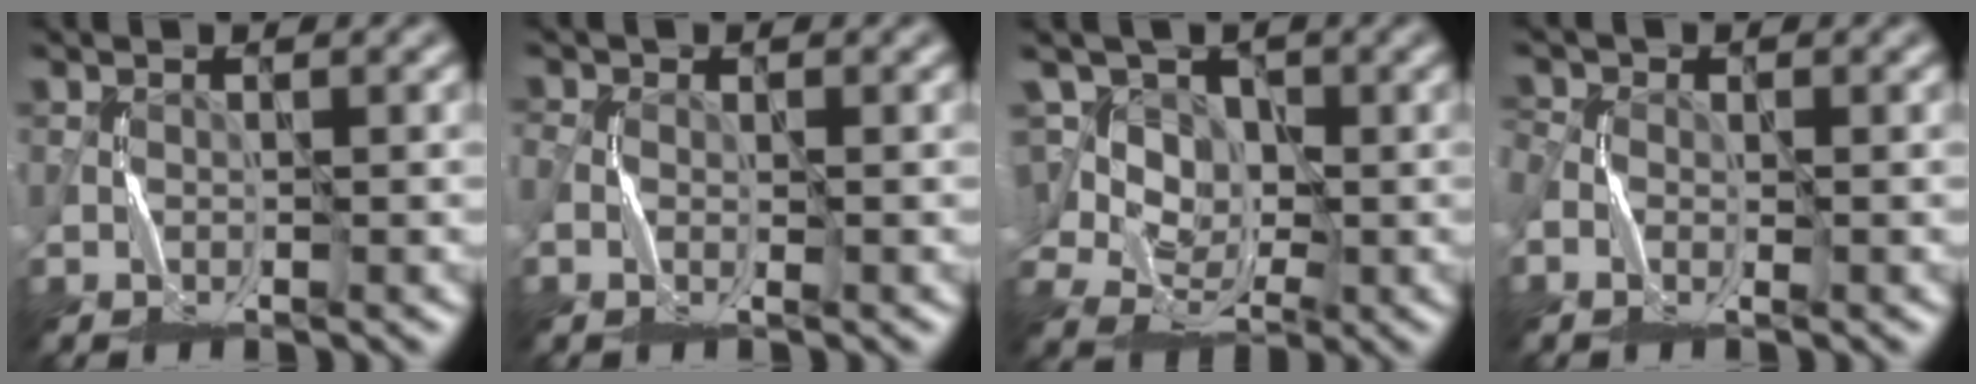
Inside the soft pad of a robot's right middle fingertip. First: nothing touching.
{"total": 1.5, "force": [-0.3, 0.9, 1.1], "torque": [-0.027, -0.003, -0.010]}
{"total": 9.7, "force": [3.4, 6.9, 6.0], "torque": [-0.106, 0.030, 0.038]}
{"total": 2.1, "force": [-0.7, 1.3, 1.5], "torque": [-0.038, -0.002, -0.013]}